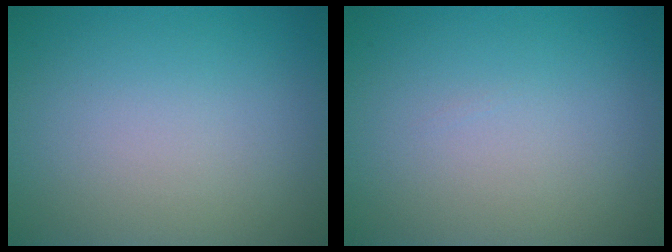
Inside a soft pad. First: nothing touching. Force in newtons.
{"total": 0.0}